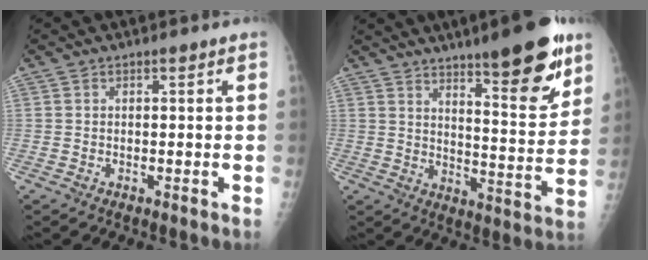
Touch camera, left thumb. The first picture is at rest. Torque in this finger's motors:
{"motor_torque": [0.34, 0.75, -0.03, -0.36, 0.13]}